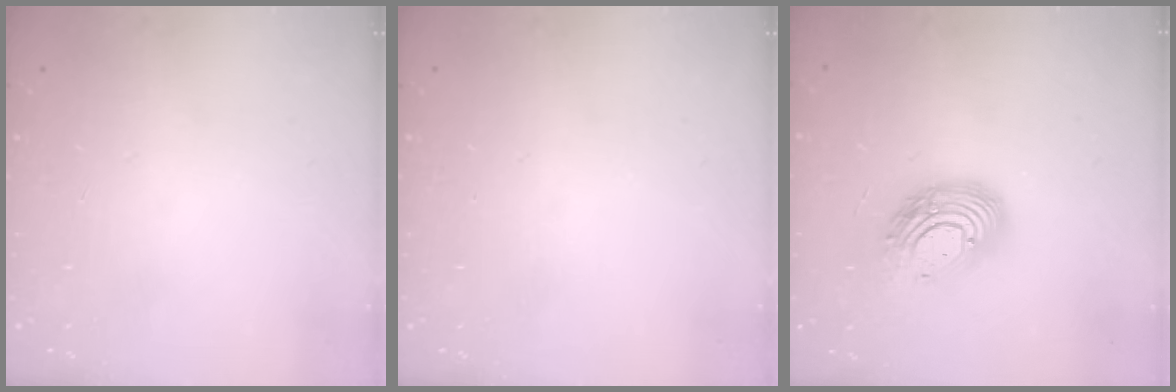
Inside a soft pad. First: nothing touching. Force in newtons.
{"total": 0.0}
{"total": 14.3, "press": 14.2, "slide": 1.3}